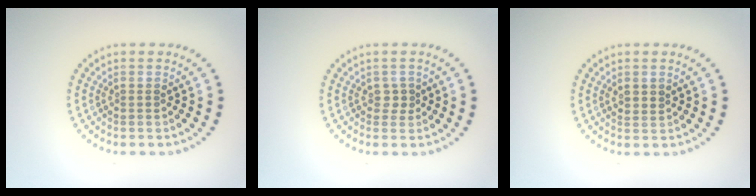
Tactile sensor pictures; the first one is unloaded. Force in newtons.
{"total": 0.9, "press": 0.8, "slide": 0.4}
{"total": 1.2, "press": 1.0, "slide": 0.6}